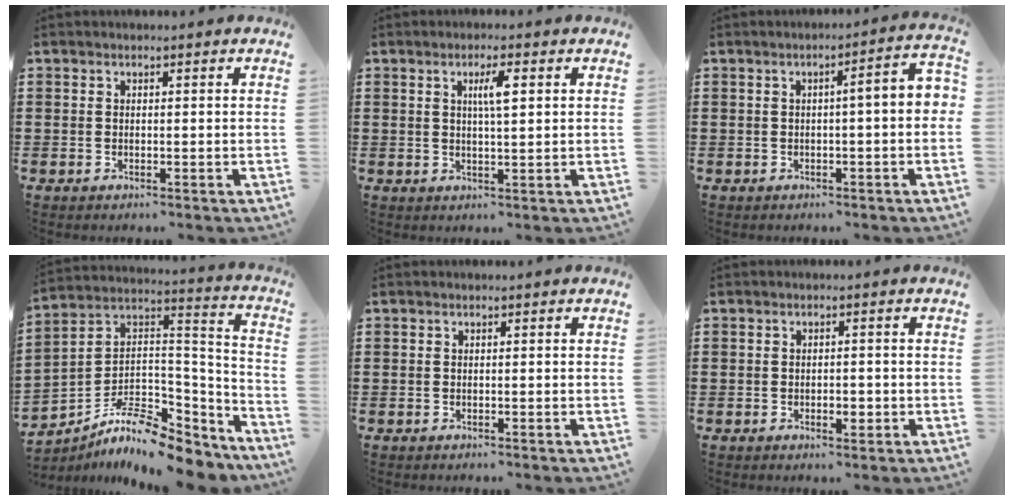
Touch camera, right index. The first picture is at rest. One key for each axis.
{"total": 3.6, "fx": 1.0, "fy": 0.7, "fz": 3.4, "tx": -0.069, "ty": 0.007, "tz": 0.013}
{"total": 3.5, "fx": -0.6, "fy": 0.4, "fz": 3.4, "tx": -0.062, "ty": 0.003, "tz": -0.014}
{"total": 9.9, "fx": -7.8, "fy": 3.8, "fz": 4.7, "tx": -0.091, "ty": 0.011, "tz": -0.152}
{"total": 0.0}
{"total": 2.1, "fx": -0.8, "fy": 1.0, "fz": 1.7, "tx": -0.034, "ty": -0.001, "tz": -0.014}